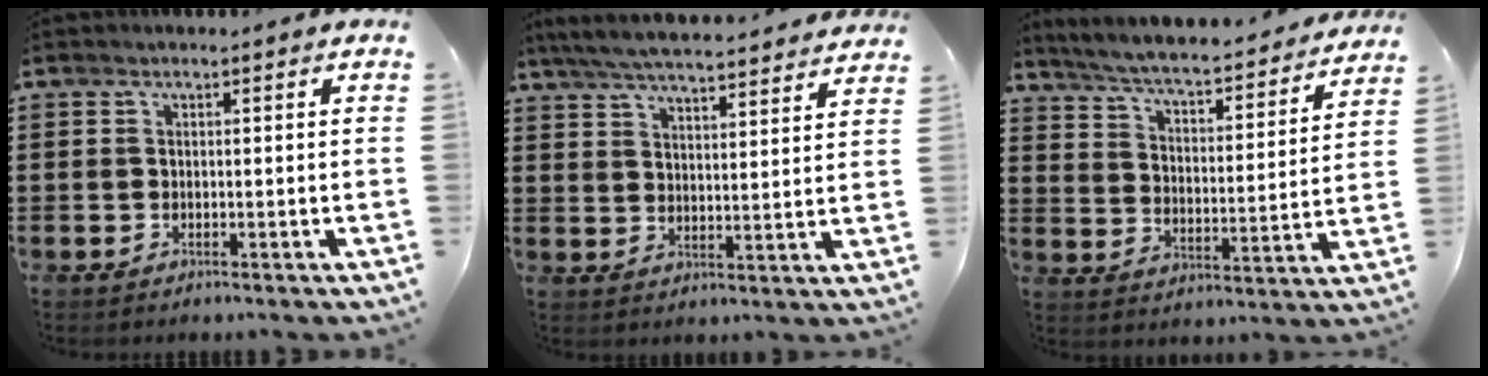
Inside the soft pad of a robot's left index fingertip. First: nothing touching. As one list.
[{"total": 6.0, "force": [5.8, -0.2, 1.7], "torque": [-0.055, -0.034, 0.100]}, {"total": 4.7, "force": [4.4, -0.3, 1.6], "torque": [-0.054, -0.041, 0.065]}]